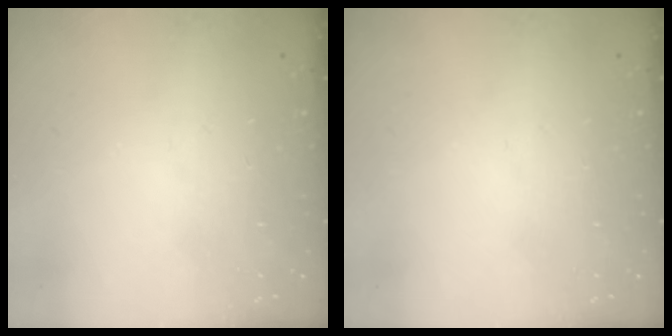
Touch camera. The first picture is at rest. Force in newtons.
{"total": 0.0}